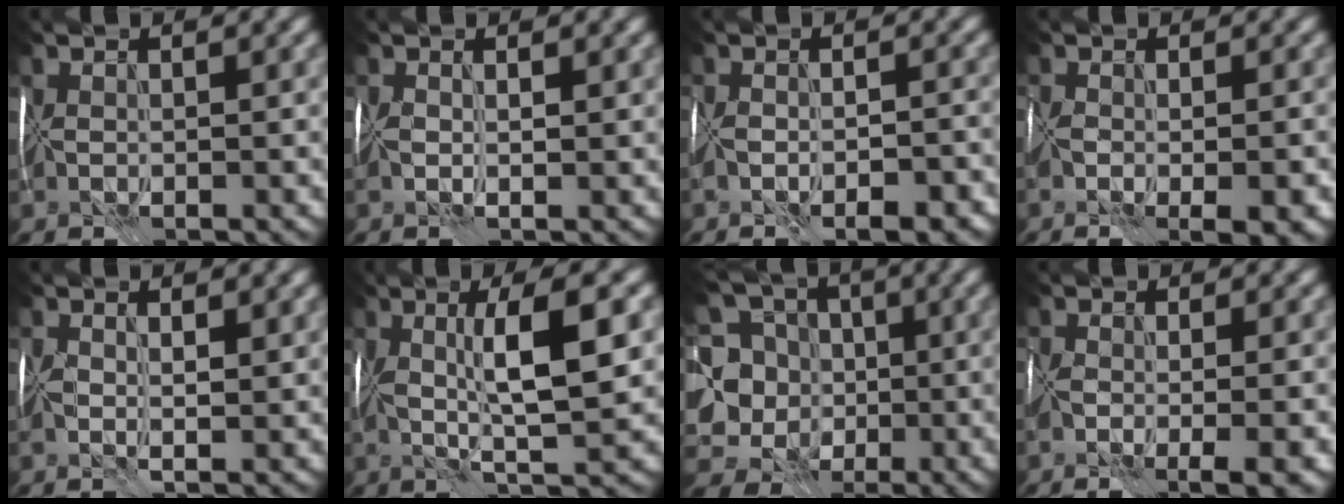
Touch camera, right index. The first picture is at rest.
{"total": 1.5, "force": [0.3, 0.5, 1.4], "torque": [-0.026, 0.001, 0.002]}
{"total": 5.3, "force": [-3.5, 2.3, 3.4], "torque": [-0.042, 0.003, -0.048]}
{"total": 5.0, "force": [-2.1, 1.9, 4.1], "torque": [-0.056, -0.008, -0.021]}
{"total": 2.1, "force": [0.6, 0.8, 1.9], "torque": [-0.038, 0.001, 0.009]}
{"total": 7.6, "force": [1.0, 1.5, 7.4], "torque": [-0.121, 0.009, 0.016]}
{"total": 12.9, "force": [-0.2, 11.9, 5.0], "torque": [-0.133, 0.023, -0.022]}
{"total": 4.6, "force": [-1.8, 1.4, 4.0], "torque": [-0.060, -0.013, -0.026]}